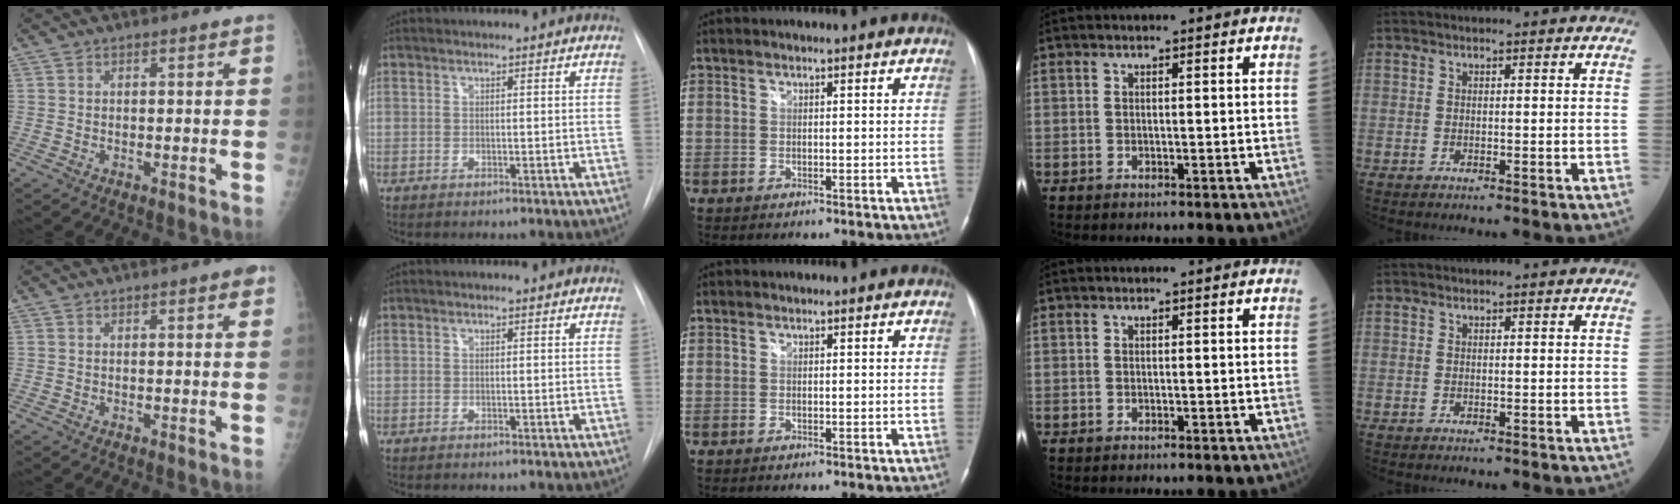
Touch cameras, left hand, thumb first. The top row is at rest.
{"thumb": {"total": 1.9, "force": [1.0, 0.3, 1.6], "torque": [-0.020, -0.001, 0.010]}}